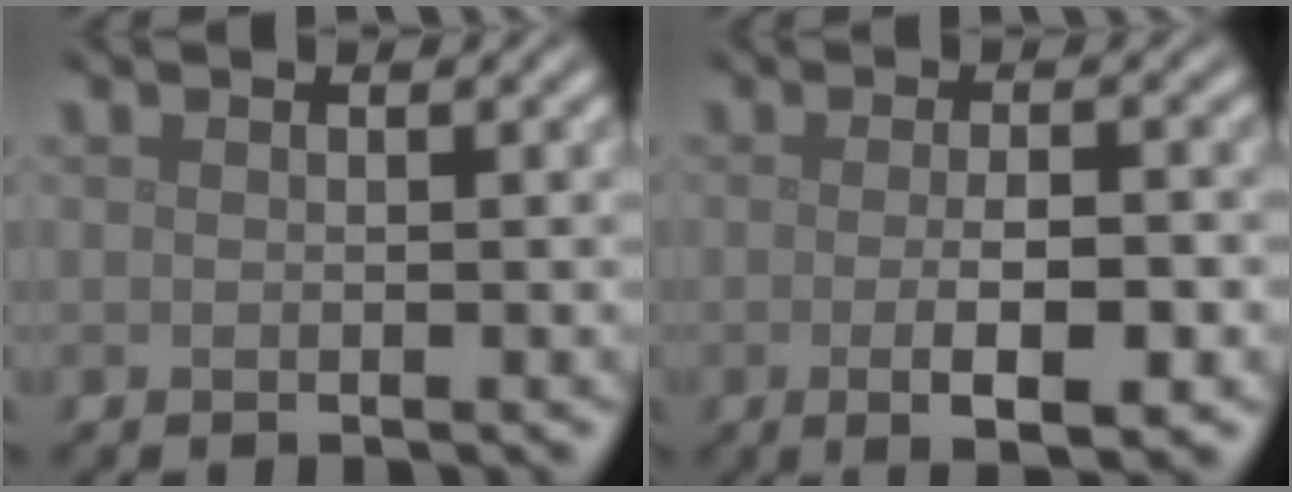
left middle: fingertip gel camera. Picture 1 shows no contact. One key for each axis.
{"total": 4.6, "fx": -1.1, "fy": 1.2, "fz": 4.3, "tx": -0.069, "ty": -0.007, "tz": -0.012}